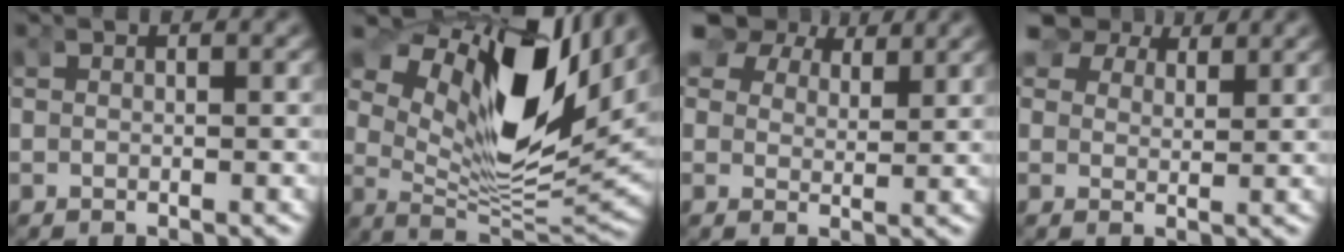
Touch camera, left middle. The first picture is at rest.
{"total": 13.0, "force": [5.6, 5.3, 10.5], "torque": [-0.165, 0.016, 0.086]}
{"total": 8.1, "force": [5.8, 4.2, 3.8], "torque": [-0.064, 0.007, 0.089]}
{"total": 6.2, "force": [4.8, 2.8, 2.8], "torque": [-0.045, 0.004, 0.078]}